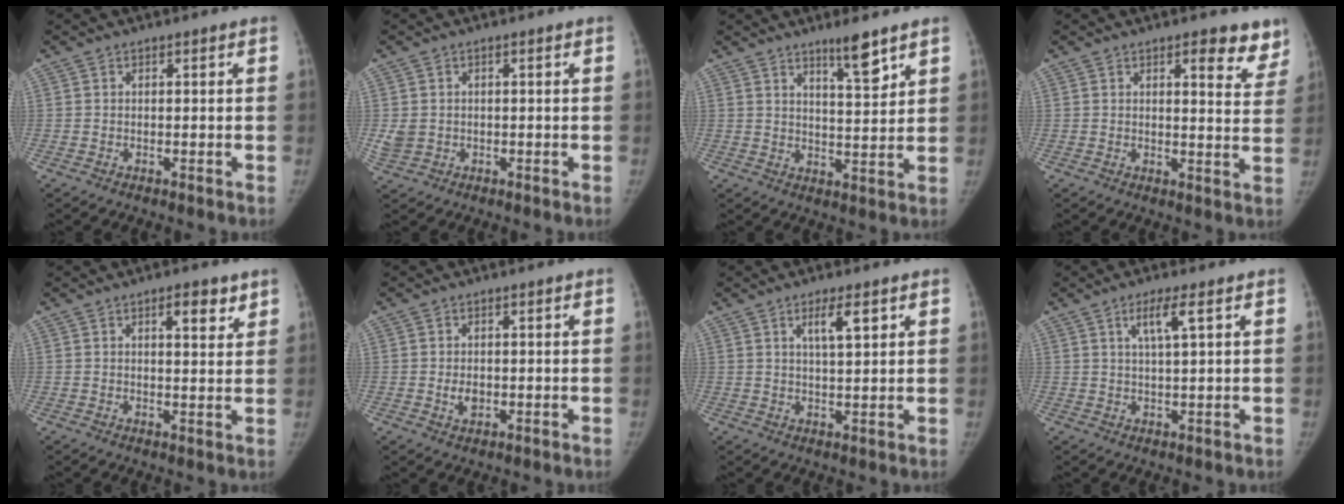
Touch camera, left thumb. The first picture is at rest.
{"total": 2.9, "force": [0.0, 2.5, 1.3], "torque": [-0.026, 0.002, 0.005]}
{"total": 6.3, "force": [4.6, 0.8, 4.3], "torque": [-0.058, -0.038, 0.075]}
{"total": 7.9, "force": [5.7, 2.8, 4.7], "torque": [-0.021, -0.032, 0.061]}
{"total": 5.0, "force": [3.0, 1.8, 3.6], "torque": [-0.037, -0.016, 0.041]}
{"total": 2.2, "force": [-0.2, 1.4, 1.7], "torque": [-0.023, -0.001, -0.001]}
{"total": 4.9, "force": [2.4, 1.1, 4.1], "torque": [-0.064, -0.014, 0.044]}
{"total": 4.6, "force": [2.1, 0.3, 4.1], "torque": [-0.081, -0.006, 0.042]}